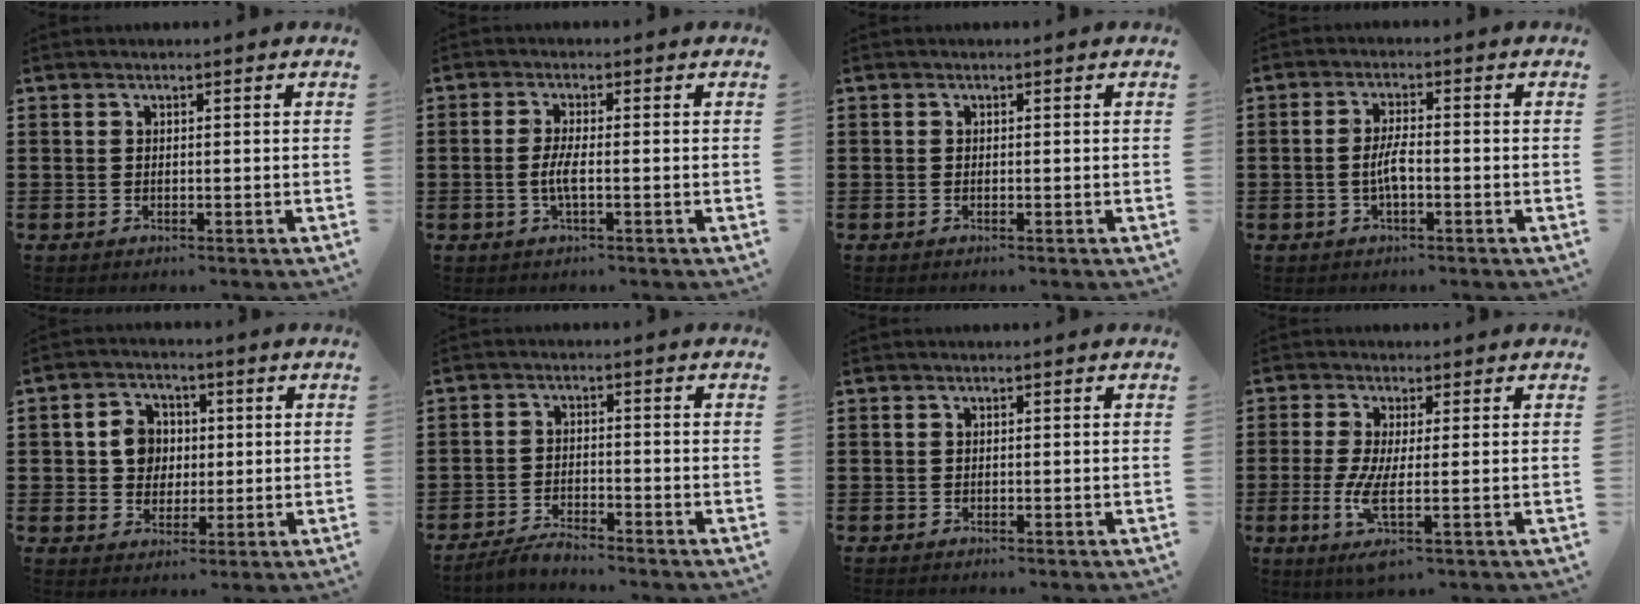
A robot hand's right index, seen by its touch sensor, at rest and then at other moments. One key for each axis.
{"total": 3.2, "fx": -0.7, "fy": 0.4, "fz": 3.1, "tx": -0.071, "ty": -0.007, "tz": -0.018}
{"total": 0.0}
{"total": 3.5, "fx": -0.8, "fy": 0.8, "fz": 3.4, "tx": -0.075, "ty": -0.003, "tz": -0.020}
{"total": 5.9, "fx": 0.7, "fy": 5.2, "fz": 2.9, "tx": -0.066, "ty": 0.016, "tz": 0.010}
{"total": 2.8, "fx": -2.7, "fy": 0.2, "fz": 0.6, "tx": -0.013, "ty": 0.006, "tz": -0.055}
{"total": 0.0}
{"total": 5.4, "fx": -0.7, "fy": 0.7, "fz": 5.3, "tx": -0.117, "ty": -0.018, "tz": -0.014}